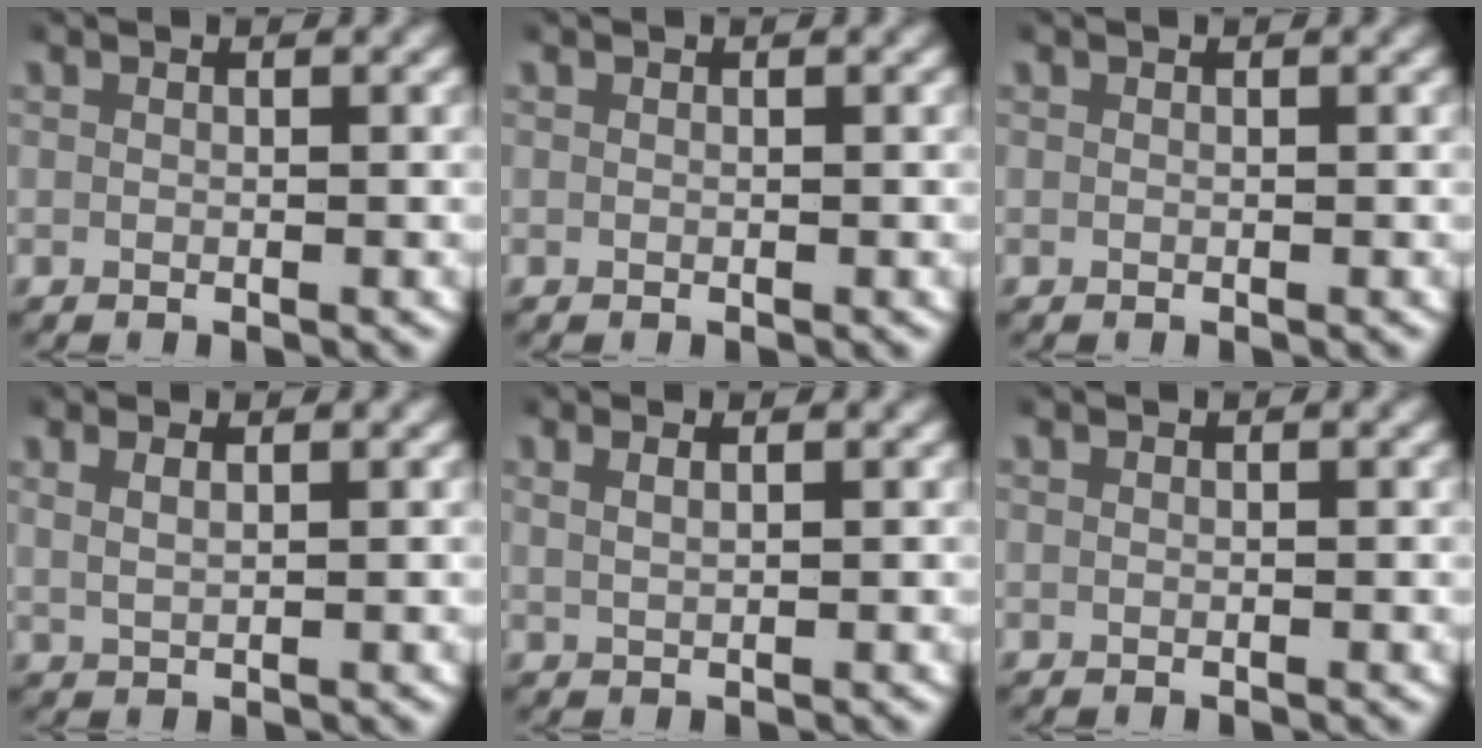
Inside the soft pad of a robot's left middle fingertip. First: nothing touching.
{"total": 0.0}
{"total": 0.0}
{"total": 1.3, "force": [1.0, 0.4, 0.8], "torque": [-0.020, -0.002, 0.024]}
{"total": 1.1, "force": [0.8, 0.1, 0.7], "torque": [-0.016, -0.001, 0.018]}
{"total": 0.0}